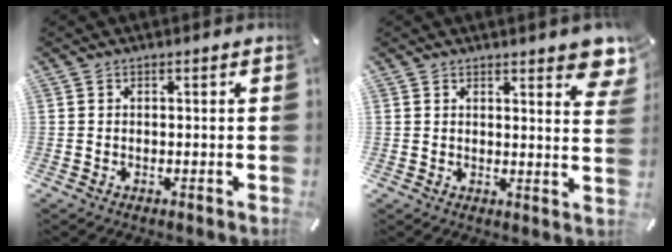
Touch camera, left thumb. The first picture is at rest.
{"total": 4.8, "force": [3.9, 1.8, 2.1], "torque": [-0.012, -0.028, 0.065]}